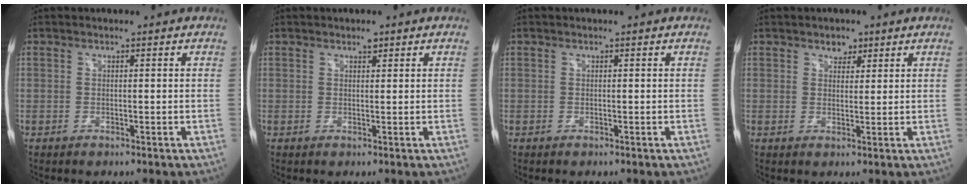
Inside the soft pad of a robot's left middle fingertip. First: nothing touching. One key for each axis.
{"total": 0.9, "fx": 0.7, "fy": 0.4, "fz": 0.4, "tx": -0.009, "ty": 0.000, "tz": 0.011}
{"total": 0.0}
{"total": 2.2, "fx": 1.5, "fy": 1.4, "fz": 0.8, "tx": -0.009, "ty": 0.001, "tz": 0.023}